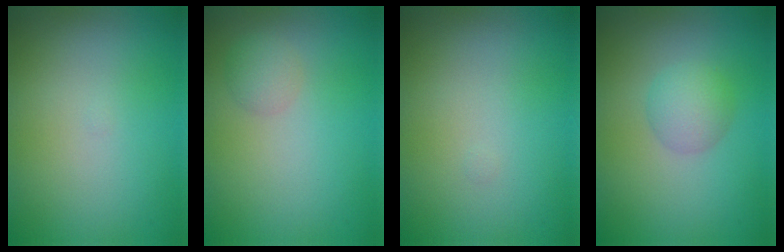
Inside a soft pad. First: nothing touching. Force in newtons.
{"total": 1.6, "press": 1.6, "slide": 0.1}
{"total": 0.0}
{"total": 2.5, "press": 2.5, "slide": 0.1}